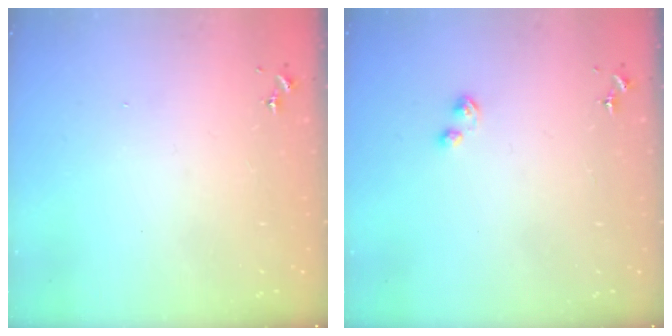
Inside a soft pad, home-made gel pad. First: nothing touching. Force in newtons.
{"total": 2.9, "press": 2.9, "slide": 0.5}